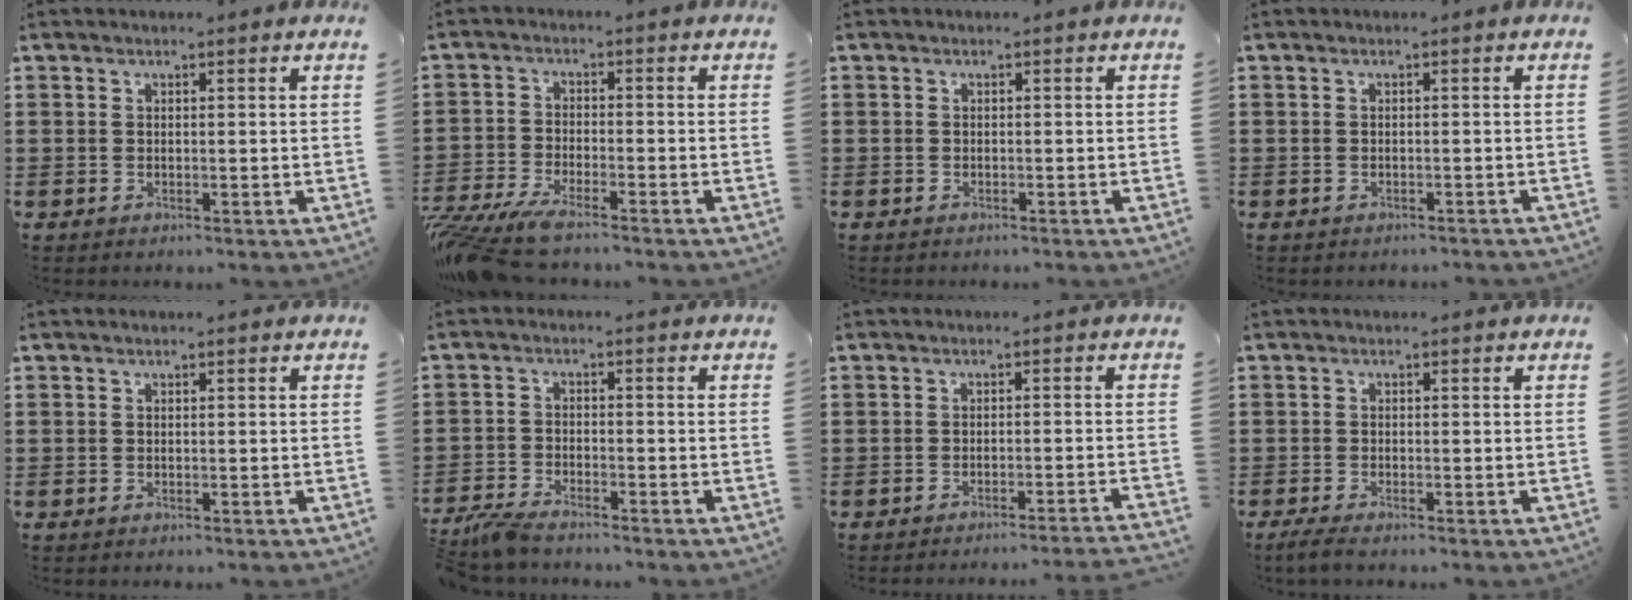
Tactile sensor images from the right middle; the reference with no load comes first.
{"total": 5.2, "force": [-4.9, 0.3, 1.8], "torque": [-0.065, -0.015, -0.103]}
{"total": 0.7, "force": [-0.6, 0.3, -0.1], "torque": [0.002, 0.004, -0.013]}
{"total": 0.6, "force": [-0.6, 0.1, 0.1], "torque": [-0.004, -0.001, -0.013]}
{"total": 0.0}
{"total": 3.6, "force": [-3.4, 0.4, 1.1], "torque": [-0.042, -0.004, -0.075]}
{"total": 1.9, "force": [-1.8, -0.5, 0.5], "torque": [-0.009, 0.002, -0.037]}
{"total": 1.5, "force": [-1.2, 0.1, 0.9], "torque": [-0.023, -0.003, -0.025]}